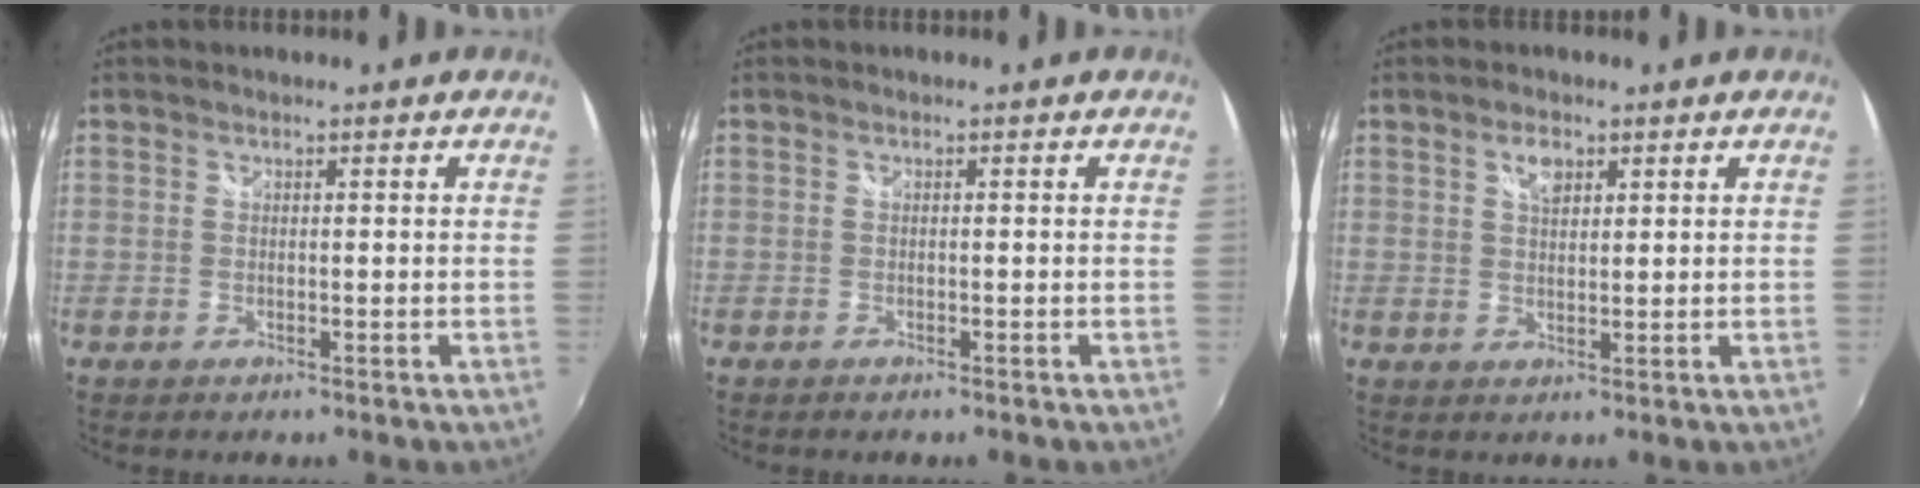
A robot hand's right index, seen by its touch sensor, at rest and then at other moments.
{"total": 0.6, "force": [-0.5, 0.2, 0.3], "torque": [-0.006, -0.003, -0.010]}
{"total": 3.2, "force": [1.6, 1.6, 2.1], "torque": [-0.035, 0.004, 0.028]}